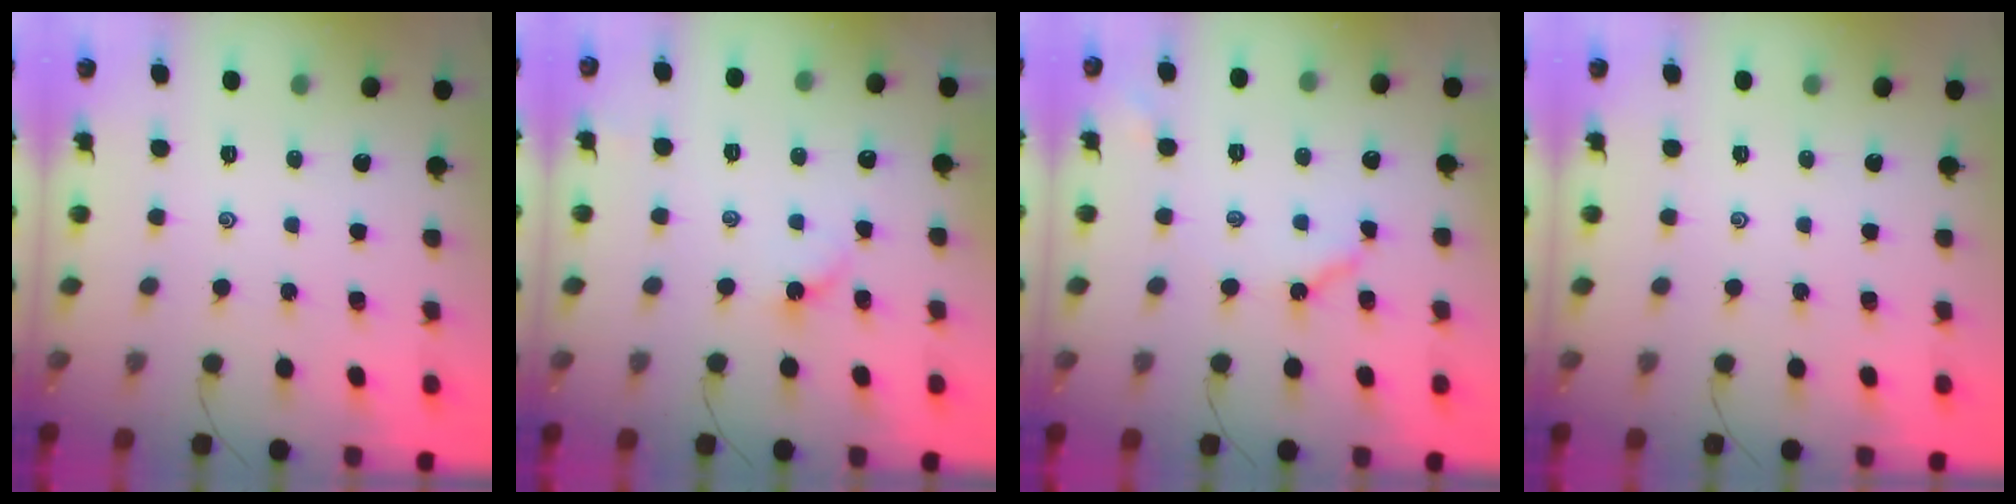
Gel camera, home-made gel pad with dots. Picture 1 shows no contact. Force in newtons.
{"total": 2.7, "press": 2.7, "slide": 0.4}
{"total": 5.5, "press": 5.5, "slide": 0.2}
{"total": 0.0}